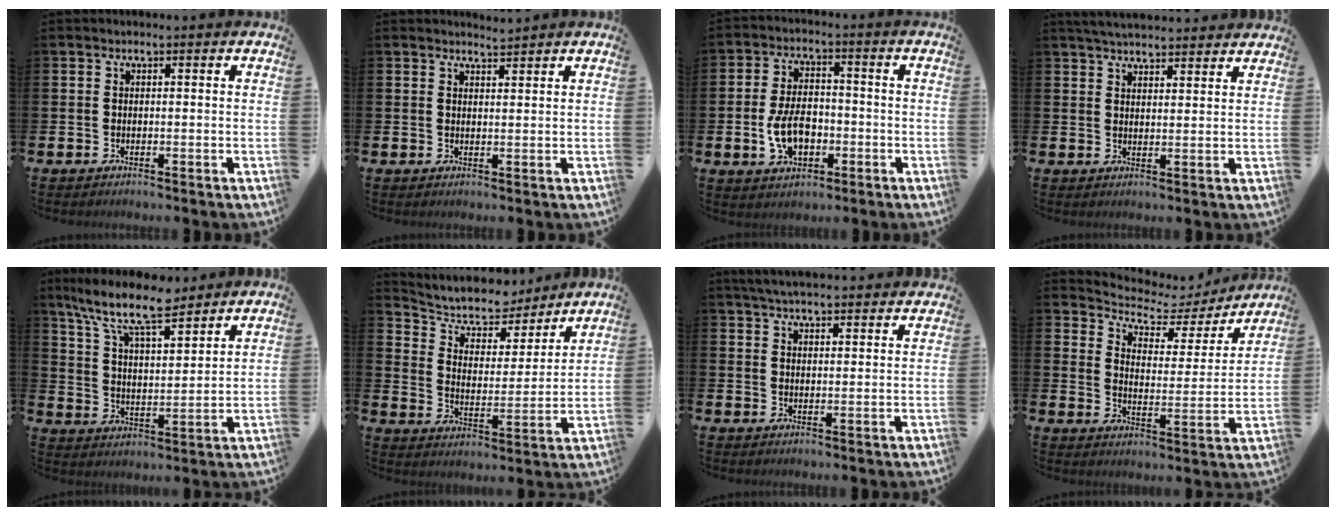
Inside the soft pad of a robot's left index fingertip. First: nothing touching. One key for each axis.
{"total": 2.4, "fx": 2.4, "fy": 0.0, "fz": -0.1, "tx": 0.008, "ty": -0.017, "tz": 0.042}
{"total": 6.4, "fx": -1.7, "fy": 3.9, "fz": 4.7, "tx": -0.094, "ty": 0.007, "tz": -0.033}
{"total": 4.3, "fx": 4.2, "fy": 0.5, "fz": 0.6, "tx": -0.019, "ty": -0.018, "tz": 0.078}
{"total": 10.6, "fx": 9.1, "fy": 2.3, "fz": 5.0, "tx": -0.123, "ty": -0.045, "tz": 0.160}
{"total": 8.2, "fx": 7.3, "fy": 3.2, "fz": 1.9, "tx": -0.067, "ty": -0.052, "tz": 0.125}
{"total": 4.5, "fx": 4.4, "fy": 0.3, "fz": 0.8, "tx": -0.024, "ty": -0.019, "tz": 0.081}
{"total": 5.2, "fx": 4.5, "fy": 2.3, "fz": 1.4, "tx": -0.052, "ty": -0.038, "tz": 0.067}